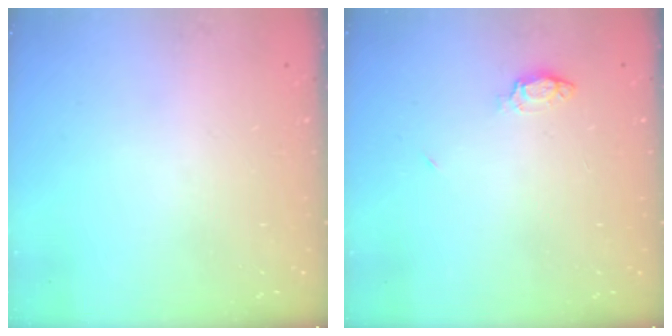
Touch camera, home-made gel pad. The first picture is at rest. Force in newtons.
{"total": 3.7, "press": 3.7, "slide": 0.5}